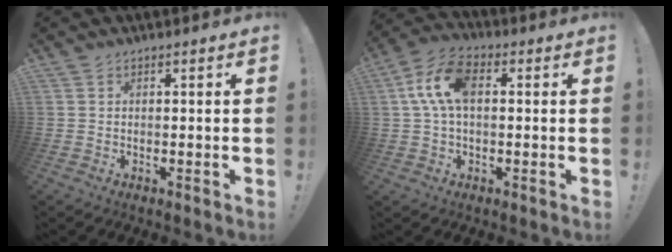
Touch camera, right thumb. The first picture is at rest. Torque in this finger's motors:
{"motor_torque": [0.40, 0.38, 0.05, 0.02, 0.13]}